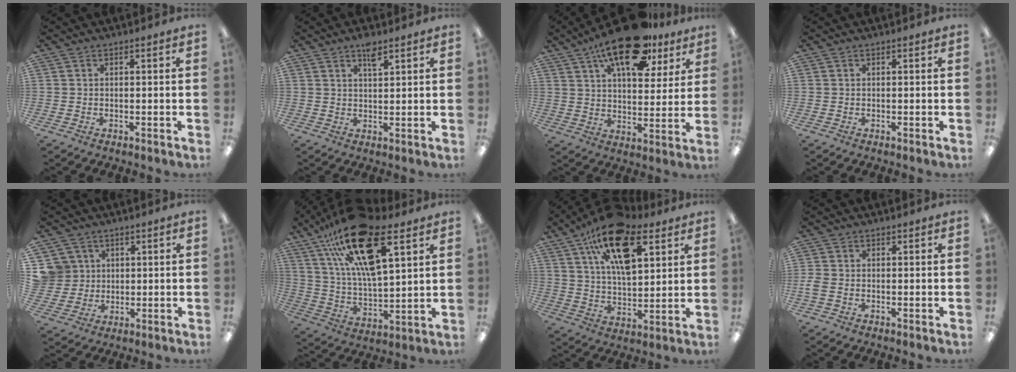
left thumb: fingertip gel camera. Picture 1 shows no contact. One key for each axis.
{"total": 3.9, "fx": 2.8, "fy": 1.1, "fz": 2.5, "tx": -0.041, "ty": -0.007, "tz": 0.047}
{"total": 19.2, "fx": 12.3, "fy": 8.1, "fz": 12.3, "tx": -0.194, "ty": -0.055, "tz": 0.204}
{"total": 0.0}
{"total": 6.9, "fx": 2.4, "fy": 6.5, "fz": 0.1, "tx": -0.017, "ty": 0.000, "tz": 0.051}
{"total": 24.0, "fx": 14.0, "fy": 8.8, "fz": 17.4, "tx": -0.319, "ty": -0.059, "tz": 0.235}
{"total": 19.9, "fx": 10.8, "fy": 9.7, "fz": 13.7, "tx": -0.229, "ty": -0.037, "tz": 0.186}
{"total": 1.8, "fx": -0.5, "fy": 1.2, "fz": 1.4, "tx": -0.031, "ty": 0.000, "tz": -0.009}